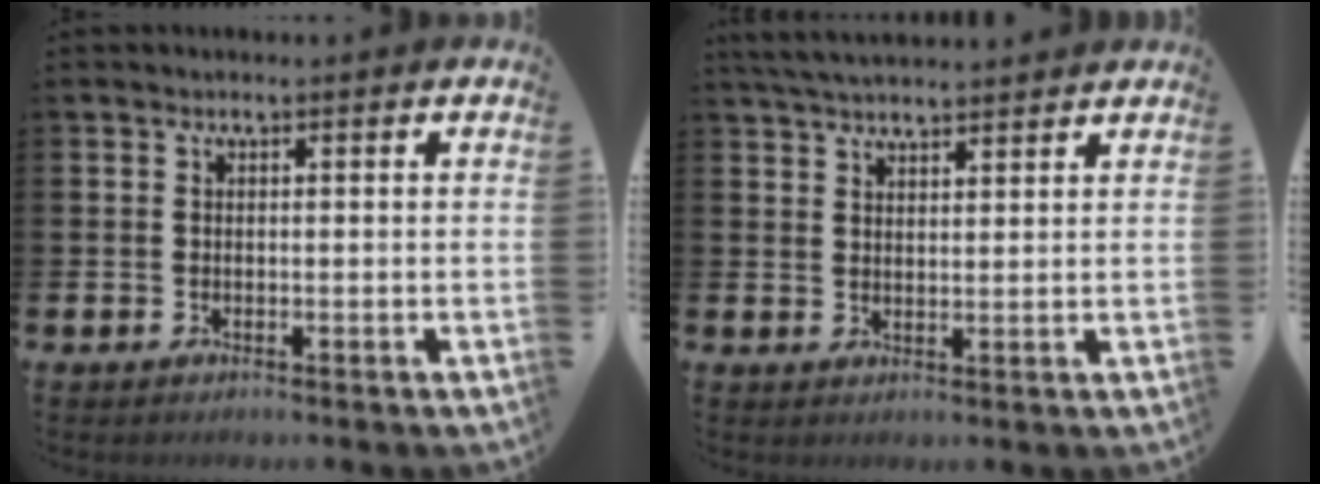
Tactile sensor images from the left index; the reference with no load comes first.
{"total": 4.4, "force": [4.3, 0.5, 1.0], "torque": [-0.024, -0.016, 0.079]}